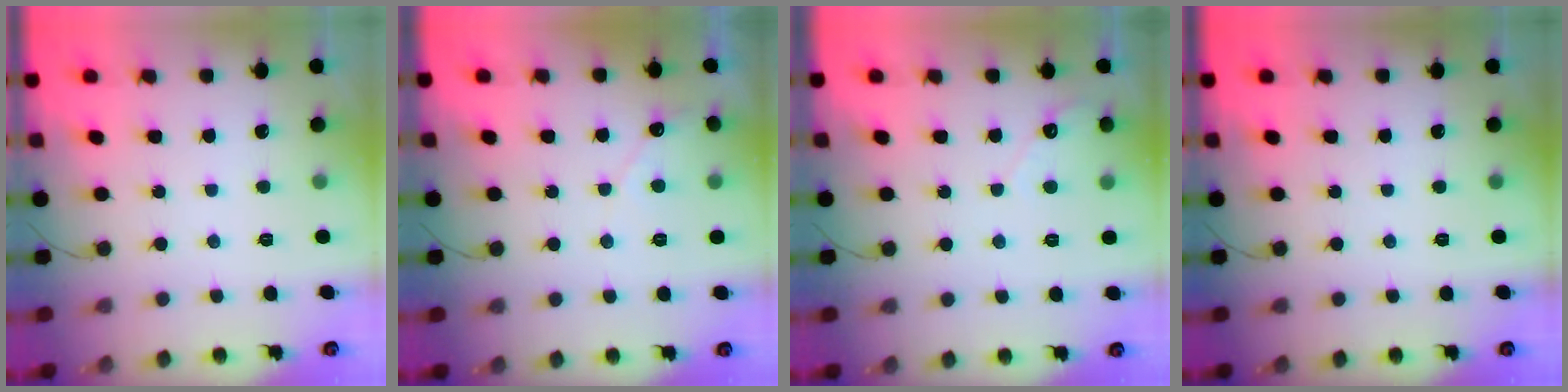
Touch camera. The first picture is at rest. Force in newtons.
{"total": 3.7, "press": 3.6, "slide": 0.3}
{"total": 2.7, "press": 2.7, "slide": 0.2}
{"total": 0.0}